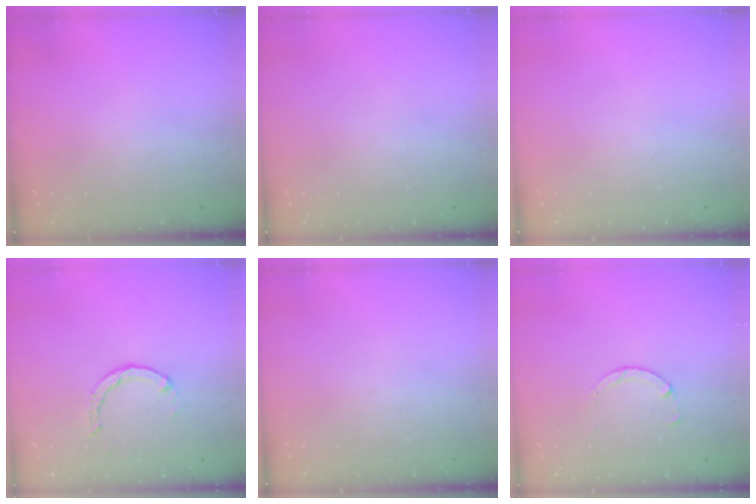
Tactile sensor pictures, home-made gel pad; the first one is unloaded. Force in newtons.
{"total": 0.0}
{"total": 0.0}
{"total": 2.0, "press": 2.0, "slide": 0.2}
{"total": 0.0}
{"total": 1.8, "press": 1.8, "slide": 0.2}